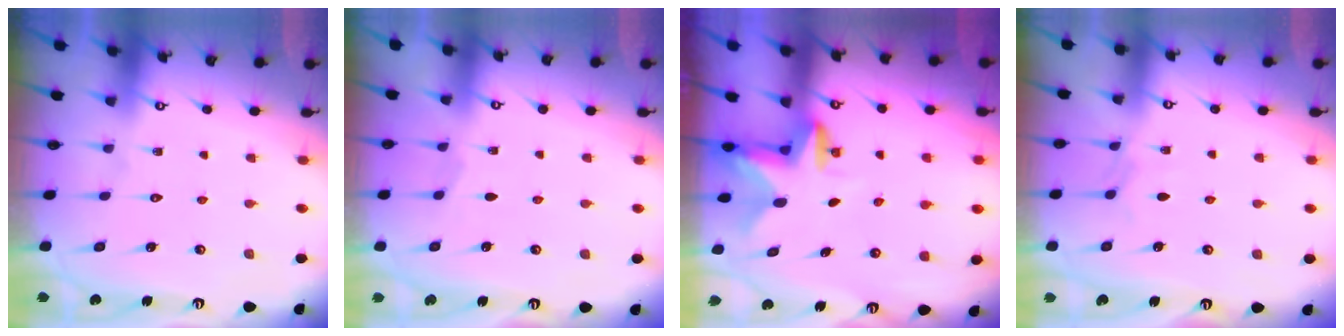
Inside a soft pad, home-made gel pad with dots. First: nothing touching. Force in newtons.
{"total": 1.6, "press": 1.6, "slide": 0.4}
{"total": 2.7, "press": 2.7, "slide": 0.5}
{"total": 2.8, "press": 2.8, "slide": 0.5}